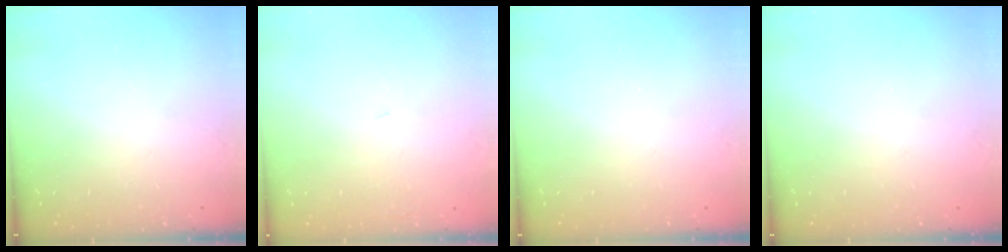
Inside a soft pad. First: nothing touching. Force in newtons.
{"total": 0.9, "press": 0.9, "slide": 0.0}
{"total": 0.0}
{"total": 0.0}